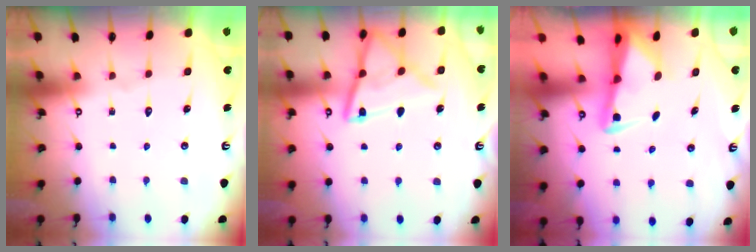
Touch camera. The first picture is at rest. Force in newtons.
{"total": 13.7, "press": 13.6, "slide": 1.2}
{"total": 2.3, "press": 2.3, "slide": 0.4}